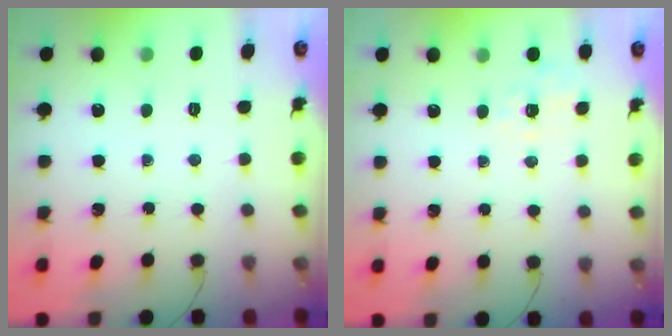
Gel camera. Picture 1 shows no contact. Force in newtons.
{"total": 1.8, "press": 0.4, "slide": 1.7}